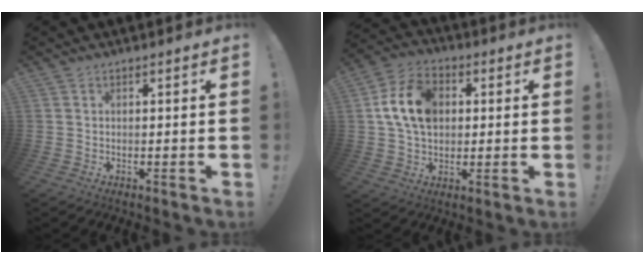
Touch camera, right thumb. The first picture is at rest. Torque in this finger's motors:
{"motor_torque": [1.09, 1.09, 0.22, 0.10, 0.19]}